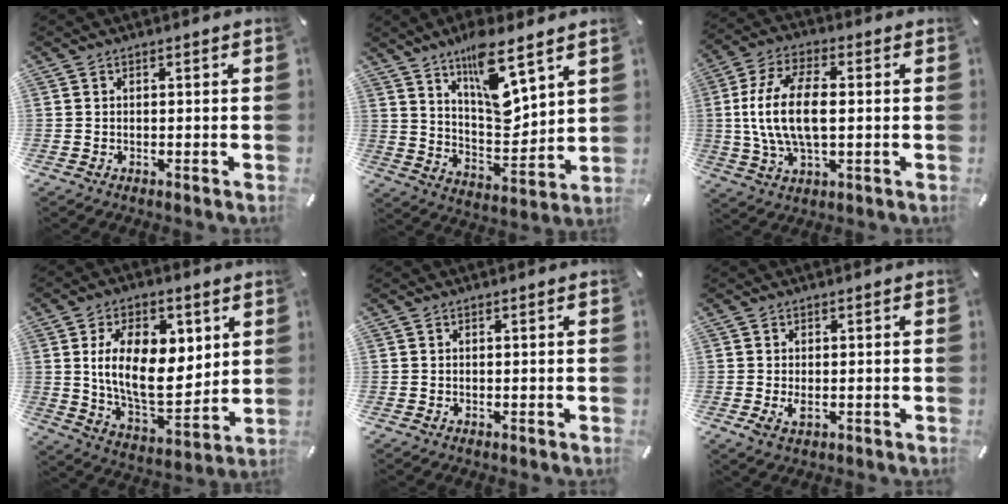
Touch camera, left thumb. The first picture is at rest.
{"total": 14.1, "force": [9.4, 5.0, 9.3], "torque": [-0.140, -0.064, 0.159]}
{"total": 14.6, "force": [0.5, 7.3, 12.6], "torque": [-0.263, 0.001, 0.010]}
{"total": 17.9, "force": [4.3, 10.5, 13.8], "torque": [-0.241, -0.020, 0.073]}
{"total": 0.0}
{"total": 2.8, "force": [-0.3, 1.4, 2.4], "torque": [-0.057, -0.004, -0.008]}